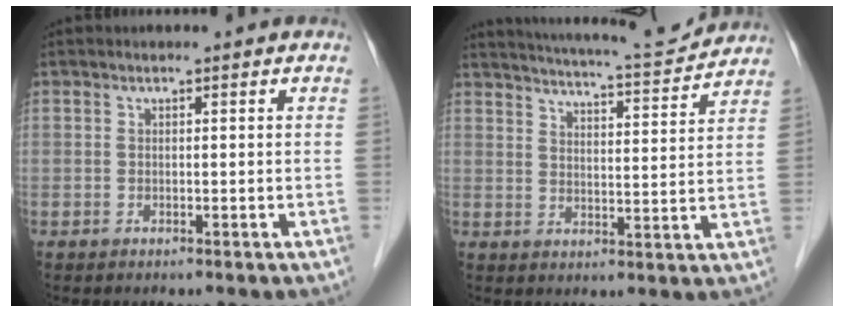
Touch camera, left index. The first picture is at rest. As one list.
[{"total": 14.0, "force": [13.3, 0.9, 4.3], "torque": [-0.074, -0.002, 0.183]}]